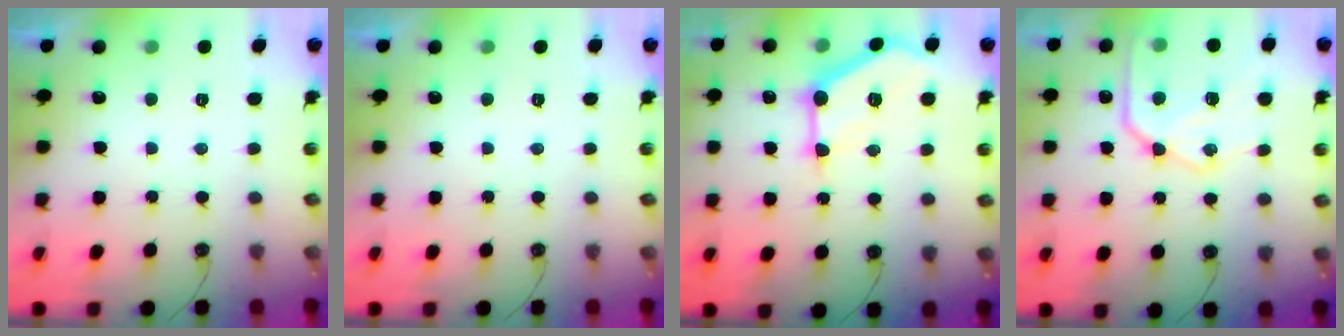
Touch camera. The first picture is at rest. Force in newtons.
{"total": 0.0}
{"total": 15.0, "press": 15.0, "slide": 0.4}
{"total": 18.3, "press": 18.2, "slide": 1.7}